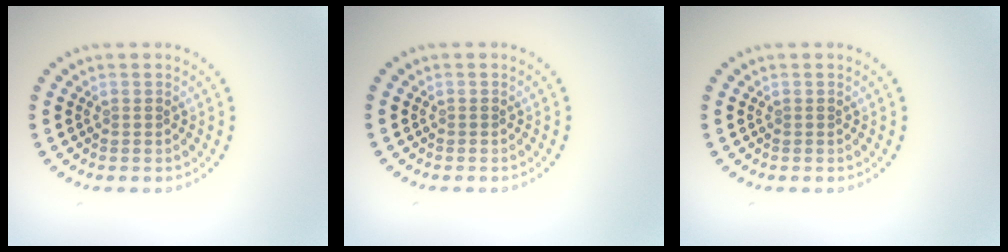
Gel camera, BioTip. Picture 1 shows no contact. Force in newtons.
{"total": 0.0}
{"total": 0.0}